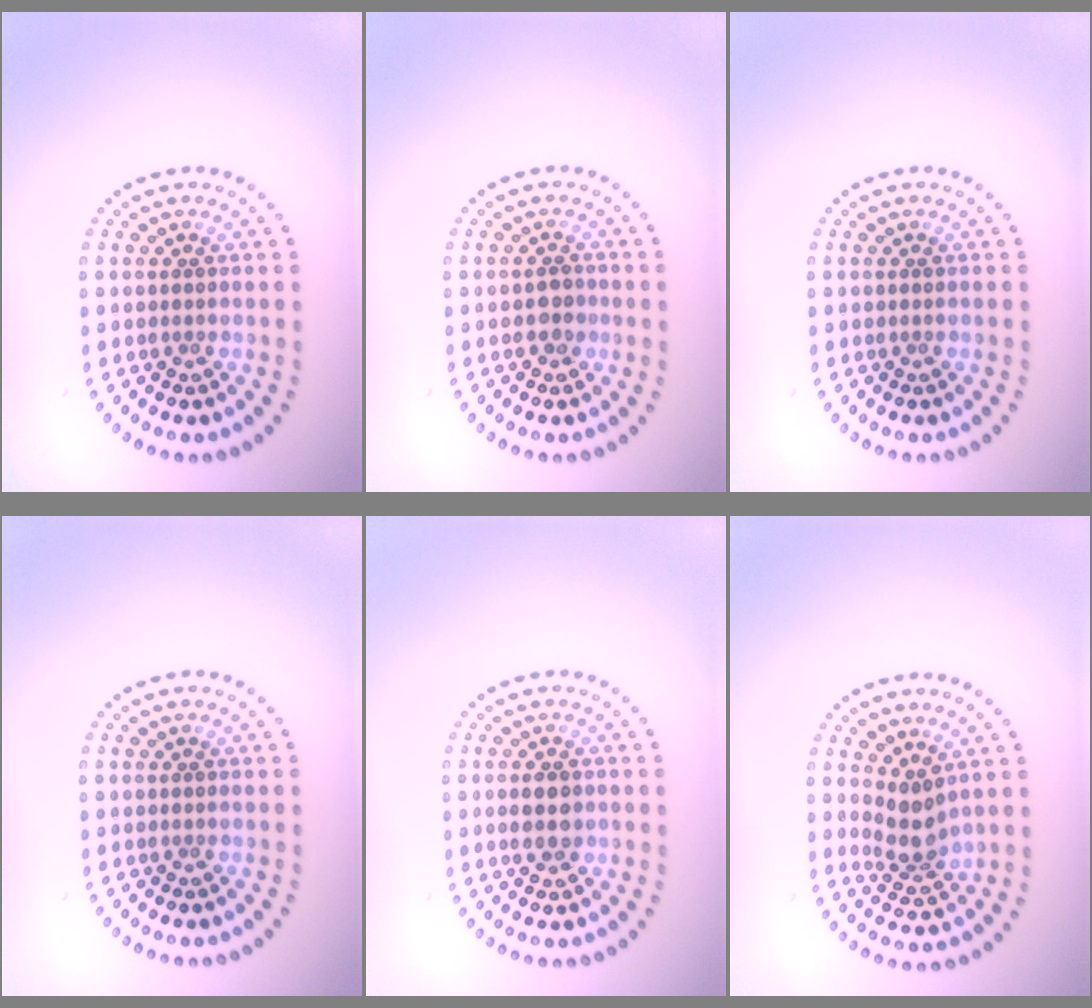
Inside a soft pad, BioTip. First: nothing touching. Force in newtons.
{"total": 1.4, "press": 1.3, "slide": 0.3}
{"total": 0.0}
{"total": 0.0}
{"total": 2.6, "press": 2.6, "slide": 0.1}
{"total": 2.7, "press": 2.0, "slide": 1.8}